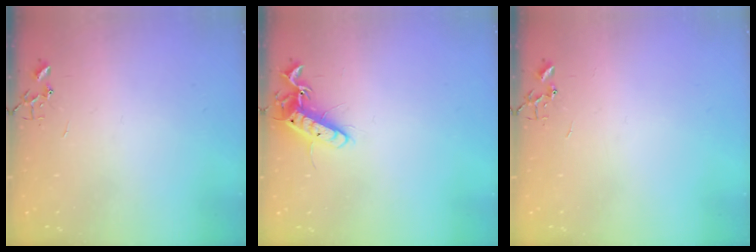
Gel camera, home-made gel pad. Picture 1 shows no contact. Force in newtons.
{"total": 12.4, "press": 12.4, "slide": 1.1}
{"total": 0.0}